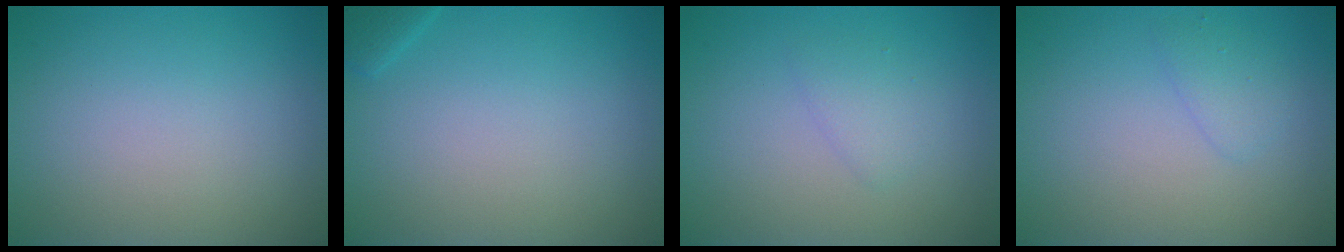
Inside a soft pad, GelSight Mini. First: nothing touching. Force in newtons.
{"total": 1.1, "press": 1.1, "slide": 0.1}
{"total": 1.4, "press": 1.4, "slide": 0.0}
{"total": 1.3, "press": 1.3, "slide": 0.0}